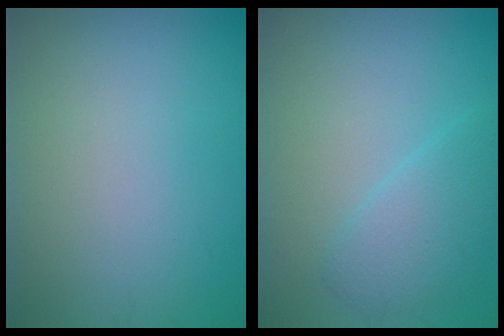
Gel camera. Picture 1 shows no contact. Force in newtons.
{"total": 2.7, "press": 2.7, "slide": 0.1}